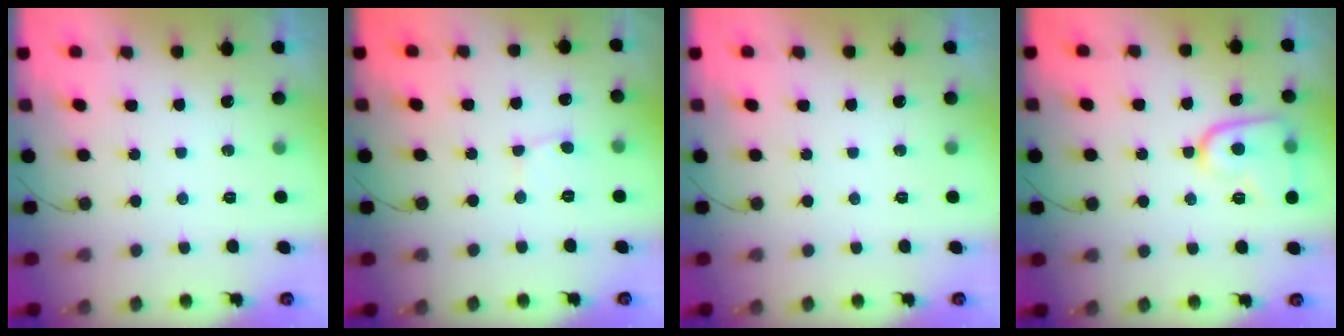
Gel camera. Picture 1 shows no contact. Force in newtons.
{"total": 2.9, "press": 2.8, "slide": 0.3}
{"total": 0.0}
{"total": 10.4, "press": 10.4, "slide": 0.4}